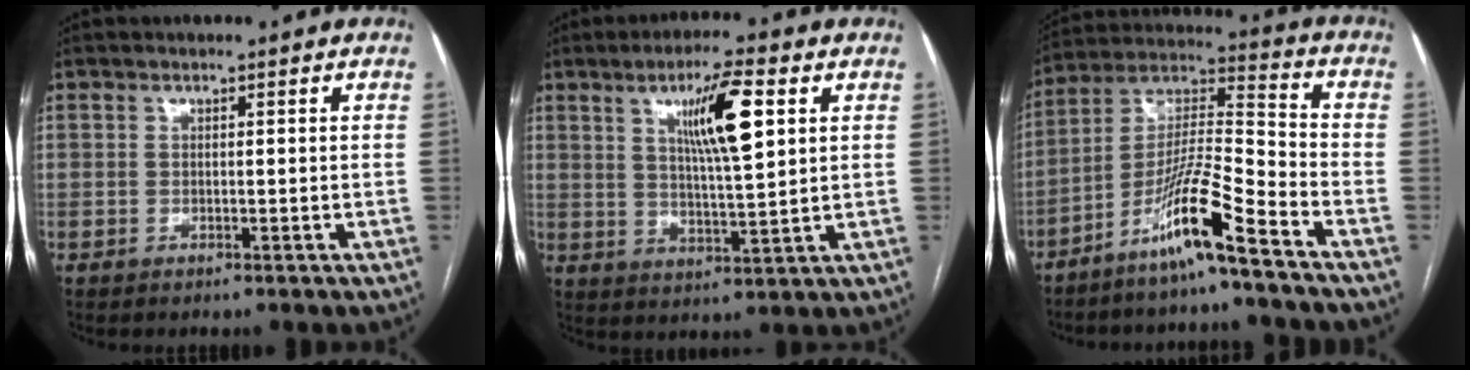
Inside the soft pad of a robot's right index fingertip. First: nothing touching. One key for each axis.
{"total": 10.1, "fx": 3.8, "fy": 1.0, "fz": 9.3, "tx": -0.159, "ty": 0.004, "tz": 0.063}
{"total": 12.5, "fx": -8.4, "fy": -0.6, "fz": 9.2, "tx": -0.179, "ty": -0.005, "tz": -0.158}